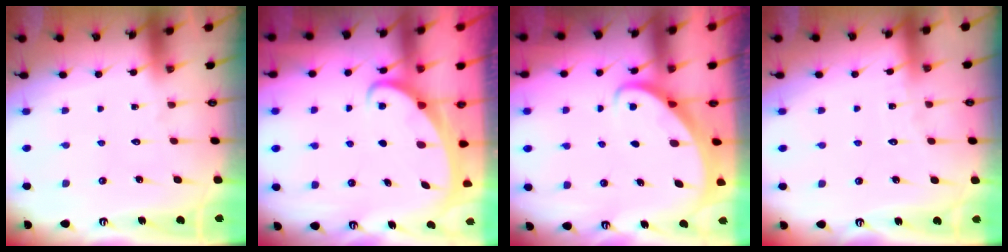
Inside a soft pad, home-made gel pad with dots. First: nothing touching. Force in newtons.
{"total": 2.0, "press": 2.0, "slide": 0.3}
{"total": 2.2, "press": 2.2, "slide": 0.3}
{"total": 2.7, "press": 2.7, "slide": 0.2}